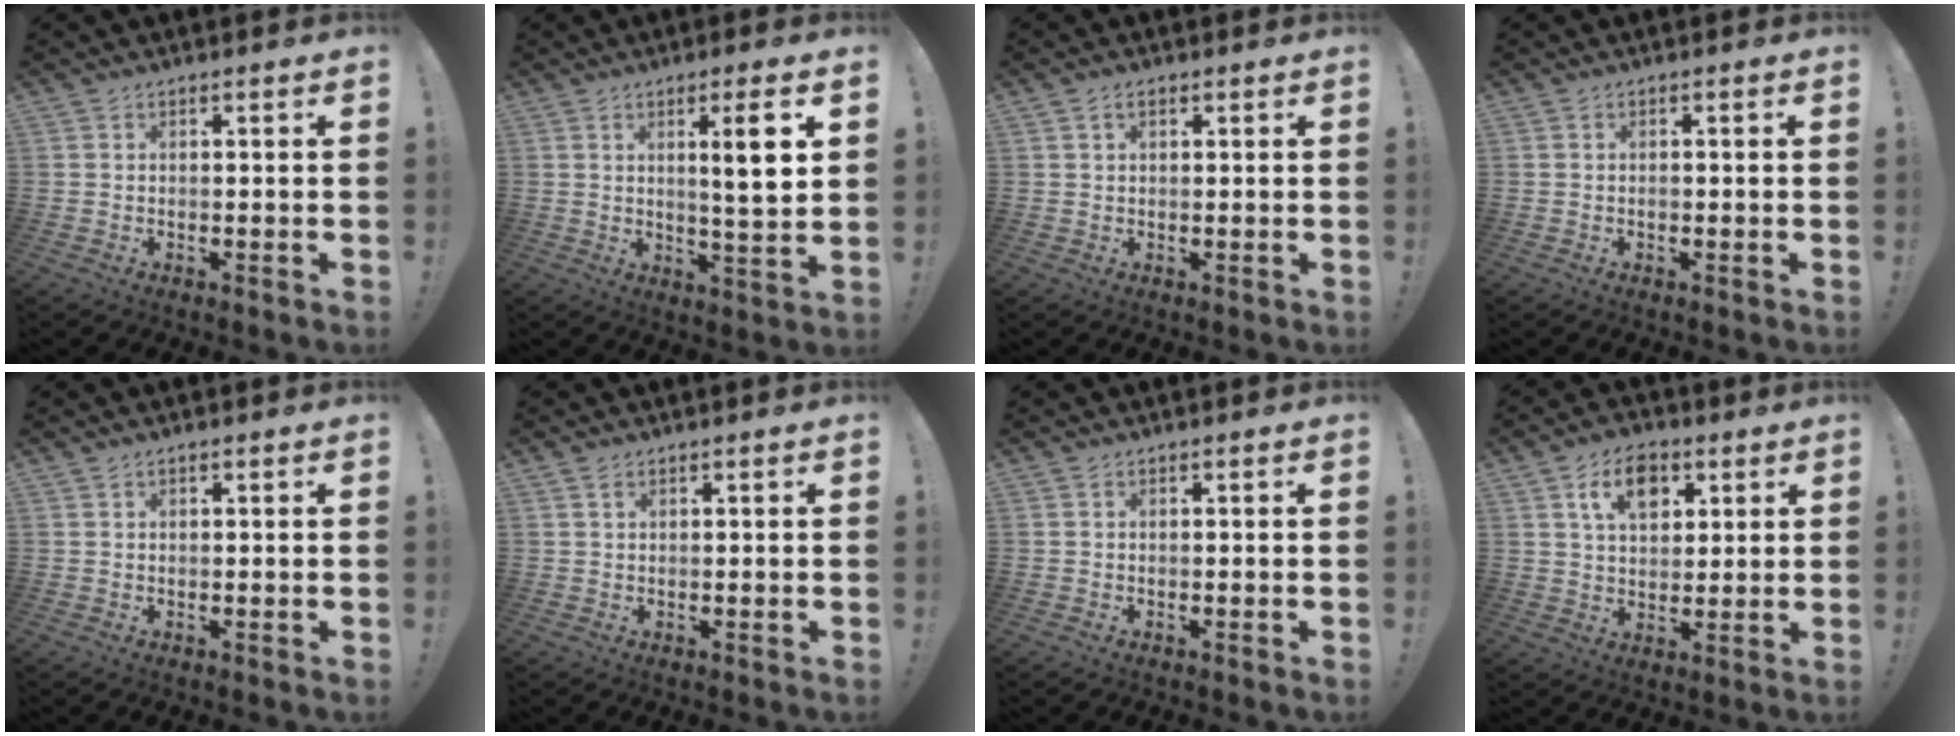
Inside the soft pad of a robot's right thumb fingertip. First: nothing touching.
{"total": 8.6, "force": [2.8, 0.2, 8.1], "torque": [-0.109, -0.016, 0.031]}
{"total": 2.0, "force": [0.9, 1.2, 1.3], "torque": [-0.023, 0.002, 0.016]}
{"total": 0.6, "force": [-0.4, 0.3, 0.2], "torque": [-0.008, 0.002, -0.007]}
{"total": 0.7, "force": [0.5, 0.3, 0.3], "torque": [-0.002, -0.002, 0.009]}
{"total": 1.5, "force": [1.0, 0.8, 0.8], "torque": [-0.011, -0.001, 0.018]}
{"total": 0.0}
{"total": 11.0, "force": [4.9, 7.4, 6.5], "torque": [-0.098, -0.004, 0.090]}